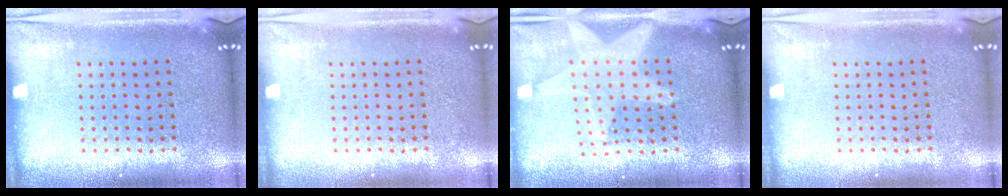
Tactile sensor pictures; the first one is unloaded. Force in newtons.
{"total": 0.0}
{"total": 2.3, "press": 1.8, "slide": 1.3}
{"total": 0.0}